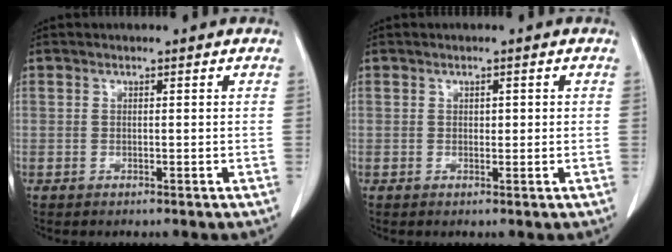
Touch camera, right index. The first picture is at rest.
{"total": 1.0, "force": [0.2, 0.6, 0.8], "torque": [-0.009, 0.001, 0.003]}